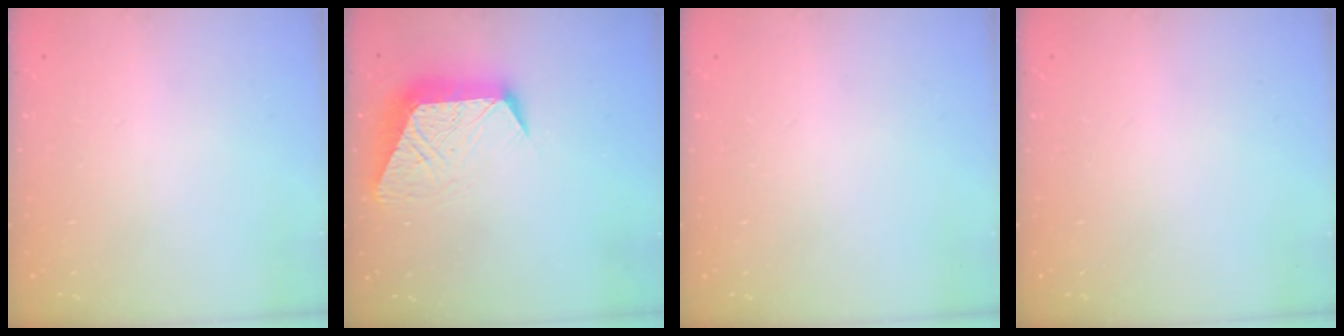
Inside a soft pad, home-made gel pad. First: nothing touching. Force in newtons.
{"total": 12.3, "press": 12.2, "slide": 1.1}
{"total": 0.0}
{"total": 0.0}